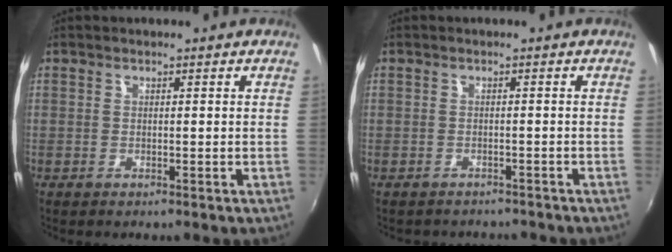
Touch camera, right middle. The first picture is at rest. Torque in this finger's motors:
{"motor_torque": [0.82, -1.31, -0.01, 0.00]}